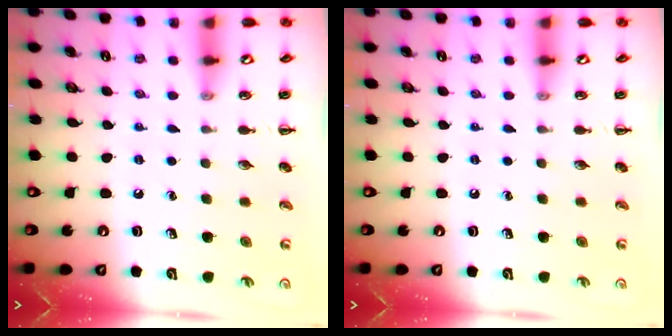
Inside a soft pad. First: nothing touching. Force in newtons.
{"total": 0.0}